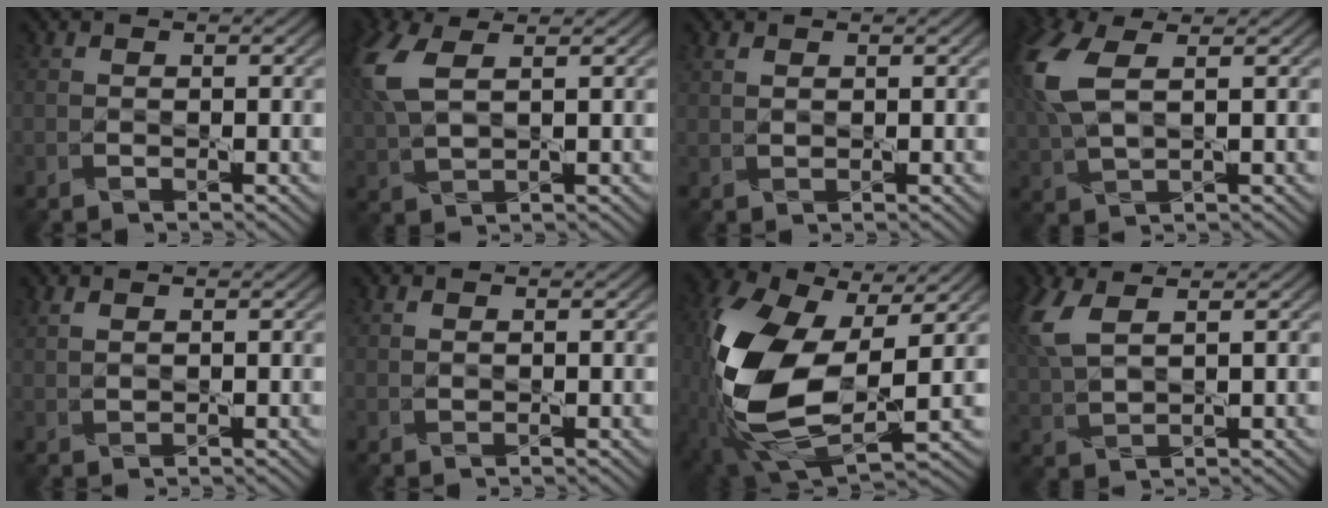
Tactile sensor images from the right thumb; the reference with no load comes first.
{"total": 7.8, "force": [2.5, 3.6, 6.4], "torque": [-0.188, 0.012, 0.050]}
{"total": 1.0, "force": [0.7, 0.2, 0.6], "torque": [-0.022, 0.001, 0.016]}
{"total": 9.3, "force": [2.4, 4.4, 7.8], "torque": [-0.232, 0.012, 0.046]}
{"total": 1.3, "force": [1.0, 0.2, 0.8], "torque": [-0.027, 0.002, 0.025]}
{"total": 0.8, "force": [0.5, 0.3, 0.5], "torque": [-0.017, 0.000, 0.013]}
{"total": 18.0, "force": [-0.3, 9.9, 15.0], "torque": [-0.352, -0.016, -0.010]}
{"total": 7.0, "force": [3.1, 2.8, 5.6], "torque": [-0.156, 0.014, 0.063]}